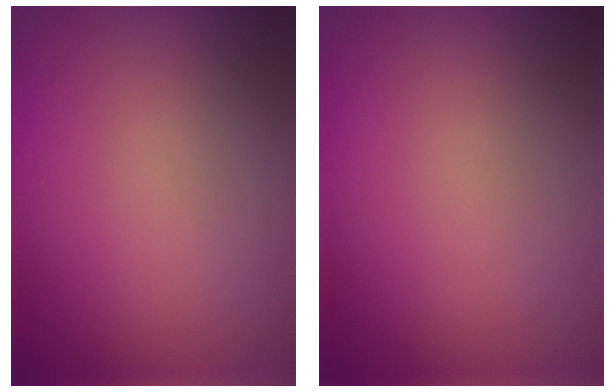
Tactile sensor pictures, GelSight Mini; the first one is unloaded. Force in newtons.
{"total": 0.0}